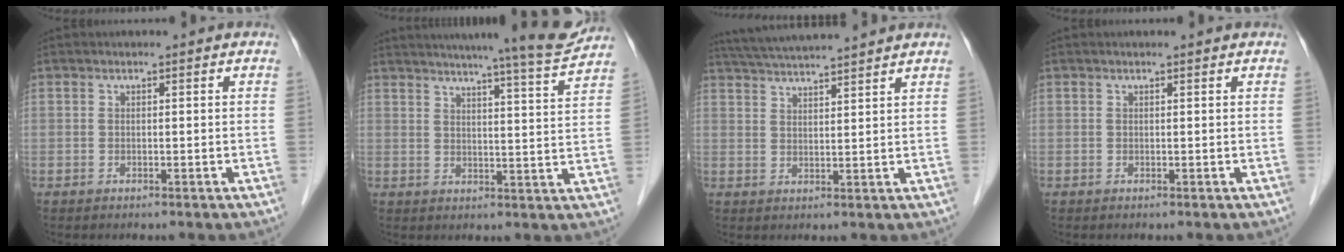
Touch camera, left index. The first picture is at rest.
{"total": 15.4, "force": [14.0, -0.7, 6.4], "torque": [-0.097, -0.036, 0.173]}
{"total": 10.6, "force": [9.8, -0.6, 4.1], "torque": [-0.080, 0.030, 0.151]}
{"total": 1.0, "force": [0.9, 0.0, 0.3], "torque": [-0.010, 0.005, 0.012]}